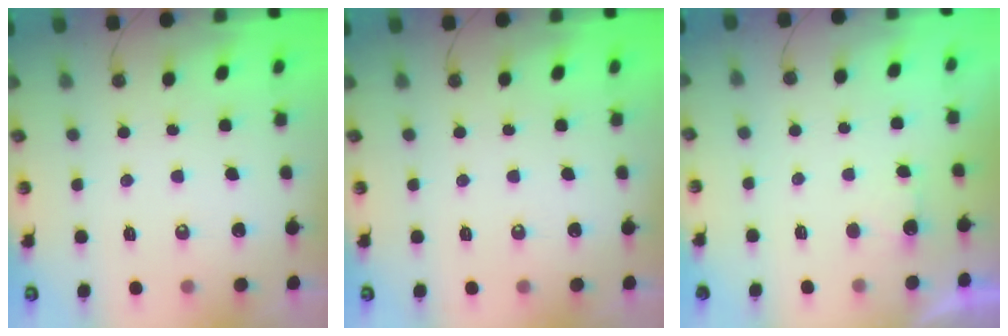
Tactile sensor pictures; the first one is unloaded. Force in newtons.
{"total": 0.0}
{"total": 1.0, "press": 0.7, "slide": 0.7}